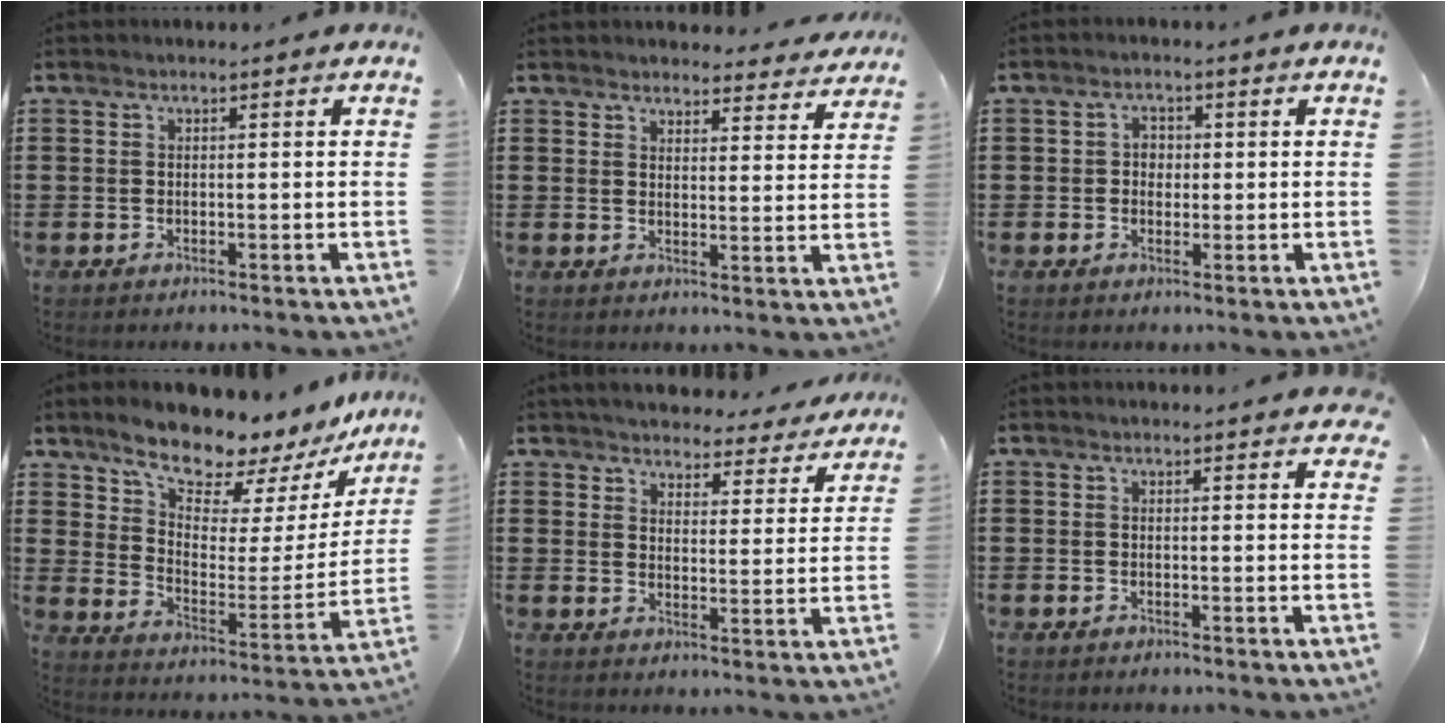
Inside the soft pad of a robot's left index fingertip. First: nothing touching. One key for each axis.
{"total": 4.1, "fx": 4.0, "fy": 0.7, "fz": 0.3, "tx": -0.011, "ty": -0.017, "tz": 0.073}
{"total": 2.2, "fx": 0.0, "fy": 1.8, "fz": 1.2, "tx": -0.022, "ty": 0.004, "tz": -0.004}
{"total": 9.7, "fx": 8.8, "fy": 2.6, "fz": 2.9, "tx": -0.073, "ty": -0.075, "tz": 0.150}
{"total": 4.4, "fx": 4.3, "fy": 0.6, "fz": 0.2, "tx": -0.021, "ty": -0.033, "tz": 0.071}
{"total": 1.1, "fx": 0.9, "fy": 0.2, "fz": 0.7, "tx": -0.007, "ty": -0.001, "tz": 0.014}